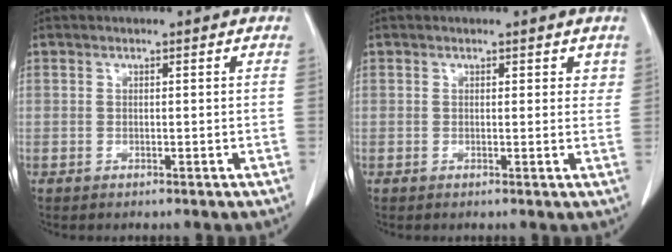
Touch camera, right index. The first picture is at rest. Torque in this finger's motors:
{"motor_torque": [-0.17, 0.02, 0.01, -0.01]}